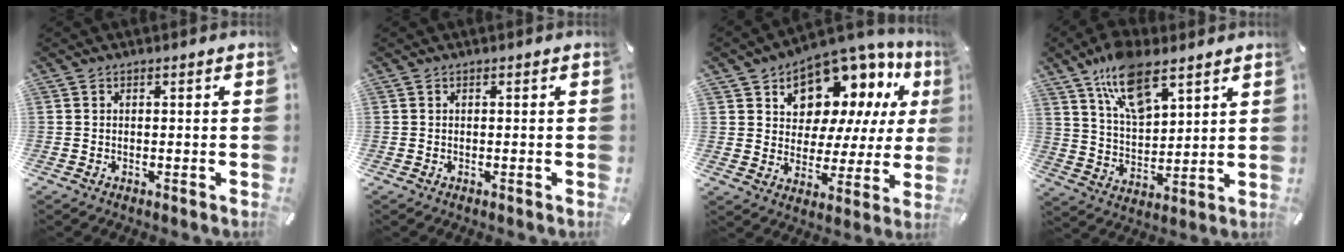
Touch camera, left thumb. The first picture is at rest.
{"total": 0.0}
{"total": 11.1, "force": [8.3, 6.9, 3.0], "torque": [-0.060, -0.084, 0.151]}
{"total": 13.5, "force": [8.9, 6.3, 8.0], "torque": [-0.154, -0.033, 0.162]}